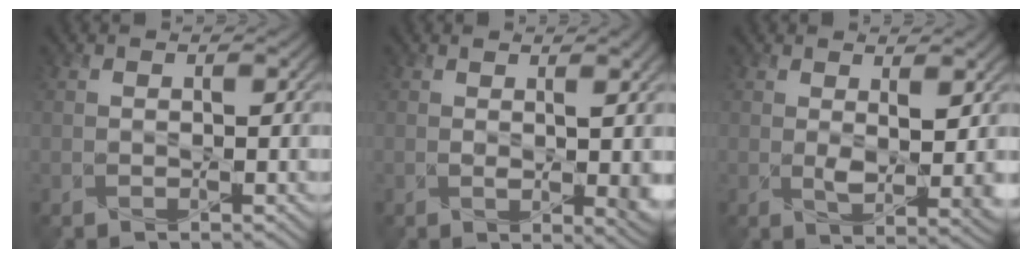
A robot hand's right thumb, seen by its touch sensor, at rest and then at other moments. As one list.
[{"total": 4.7, "force": [0.6, 1.2, 4.5], "torque": [-0.061, -0.003, 0.014]}, {"total": 4.0, "force": [1.0, 1.3, 3.6], "torque": [-0.067, -0.009, 0.021]}]